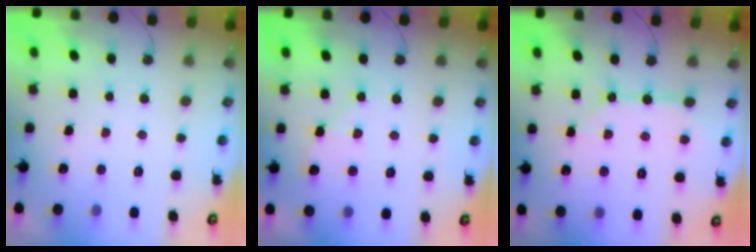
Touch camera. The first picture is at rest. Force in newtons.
{"total": 5.4, "press": 5.4, "slide": 0.8}
{"total": 9.6, "press": 9.5, "slide": 0.9}